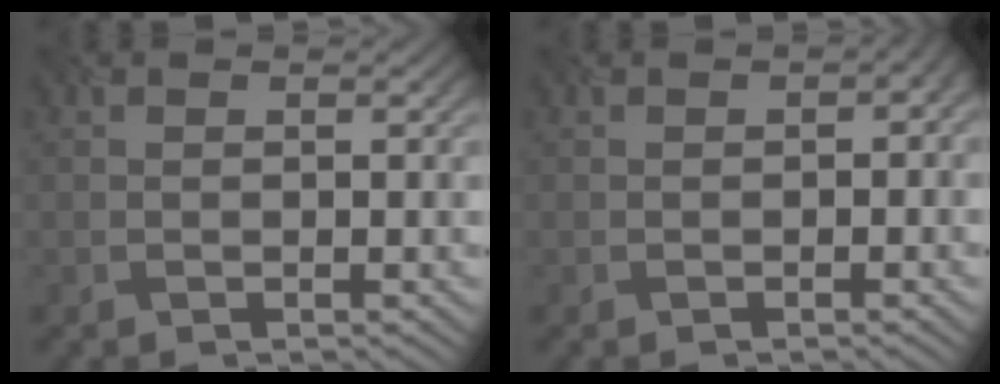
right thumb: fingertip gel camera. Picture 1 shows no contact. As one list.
[{"total": 2.4, "force": [-0.4, 1.3, 2.0], "torque": [-0.020, 0.005, 0.005]}]